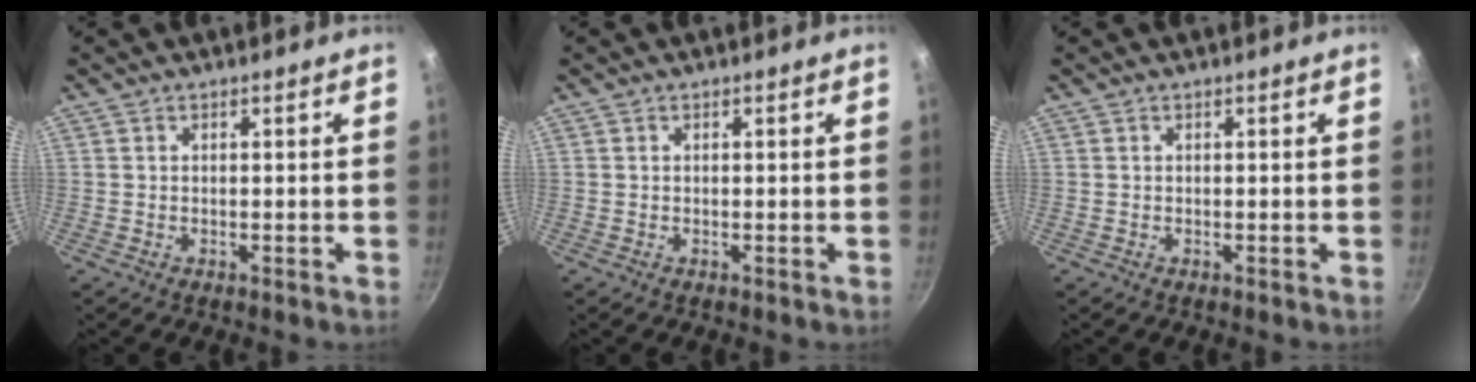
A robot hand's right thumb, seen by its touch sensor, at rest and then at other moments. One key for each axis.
{"total": 0.0}
{"total": 0.0}